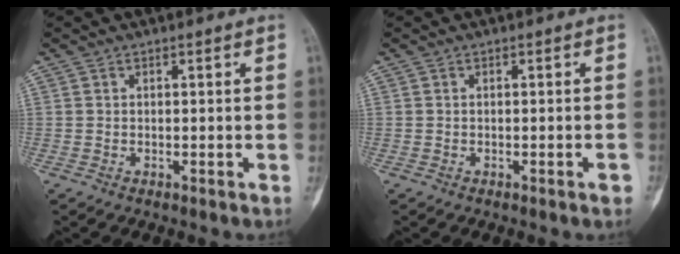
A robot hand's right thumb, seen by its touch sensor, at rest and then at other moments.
{"total": 1.2, "force": [-0.6, 0.1, 1.0], "torque": [-0.014, 0.001, -0.009]}